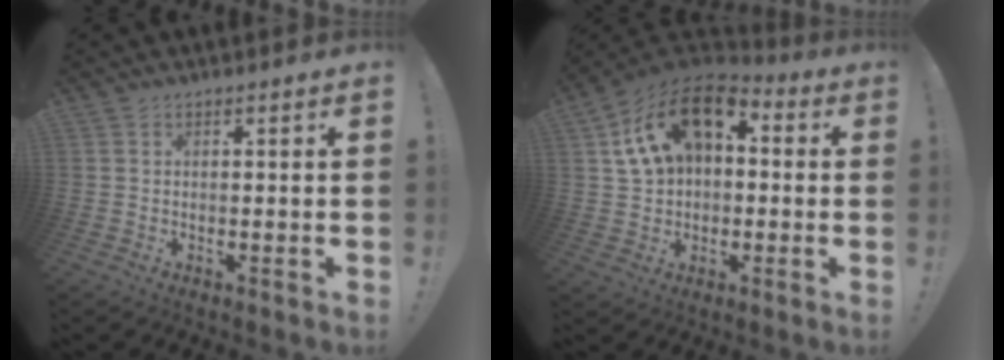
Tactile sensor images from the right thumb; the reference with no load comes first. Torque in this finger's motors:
{"motor_torque": [2.01, 3.00, 0.90, -0.44, 0.12]}